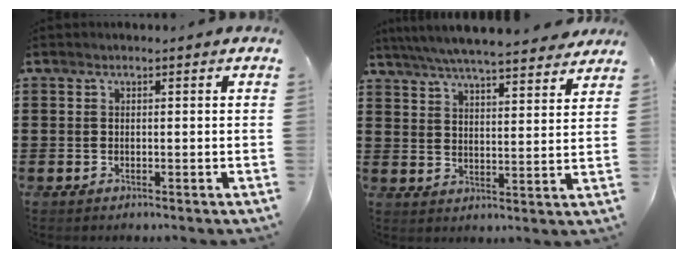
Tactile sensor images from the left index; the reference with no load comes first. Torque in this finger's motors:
{"motor_torque": [1.20, -0.94, 0.54, 0.21]}